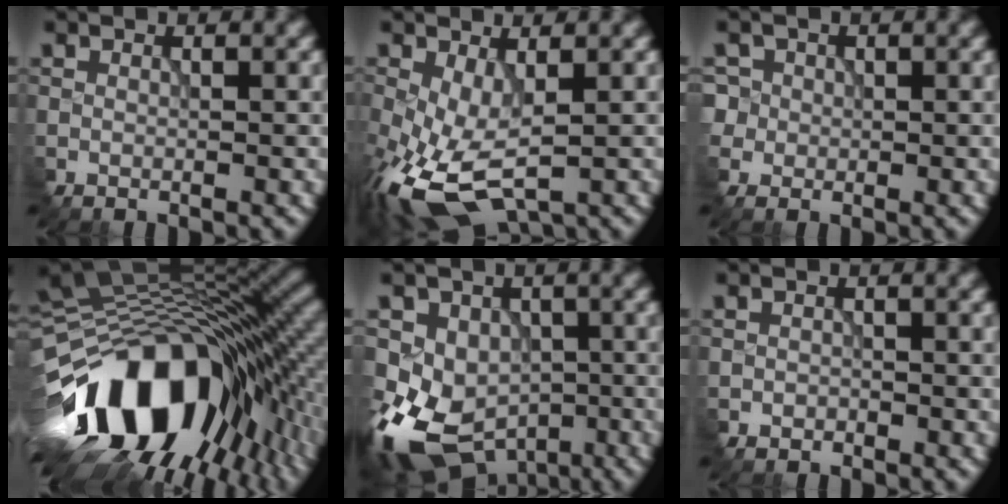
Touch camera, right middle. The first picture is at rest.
{"total": 7.9, "force": [-2.4, 3.9, 6.4], "torque": [-0.161, -0.018, -0.038]}
{"total": 2.2, "force": [0.3, 2.2, 0.2], "torque": [-0.010, 0.002, 0.002]}
{"total": 17.9, "force": [-6.9, 10.1, 13.1], "torque": [-0.228, -0.003, -0.117]}
{"total": 10.8, "force": [-4.9, 8.3, 4.9], "torque": [-0.086, -0.018, -0.073]}
{"total": 0.9, "force": [-0.6, 0.6, 0.0], "torque": [-0.001, -0.003, -0.010]}